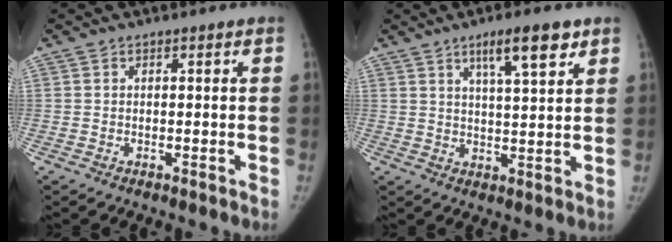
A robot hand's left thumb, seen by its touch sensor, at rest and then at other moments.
{"total": 8.3, "force": [4.9, 1.7, 6.5], "torque": [-0.096, -0.023, 0.081]}